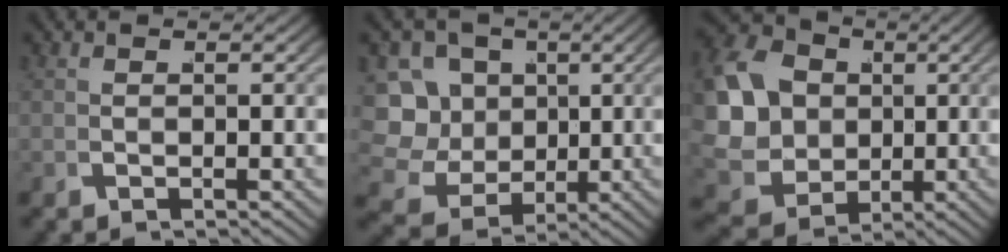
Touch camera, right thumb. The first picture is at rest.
{"total": 14.3, "force": [-1.2, 12.6, 6.5], "torque": [-0.148, -0.046, -0.021]}
{"total": 17.2, "force": [-0.5, 14.9, 8.6], "torque": [-0.215, -0.051, -0.009]}